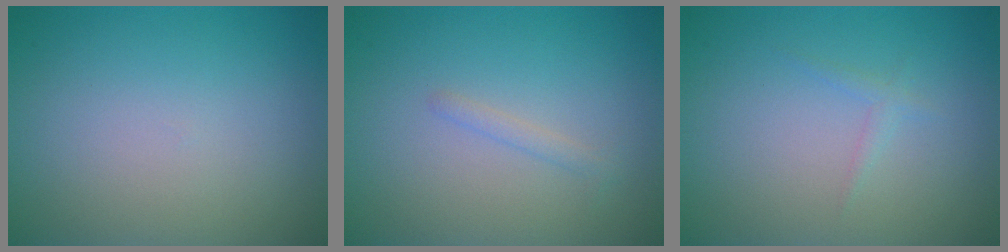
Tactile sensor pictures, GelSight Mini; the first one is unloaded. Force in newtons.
{"total": 0.9, "press": 0.9, "slide": 0.1}
{"total": 0.8, "press": 0.8, "slide": 0.1}